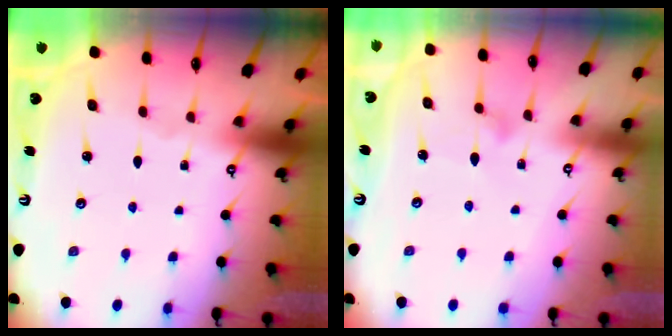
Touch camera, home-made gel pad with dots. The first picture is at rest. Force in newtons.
{"total": 10.4, "press": 10.3, "slide": 0.5}